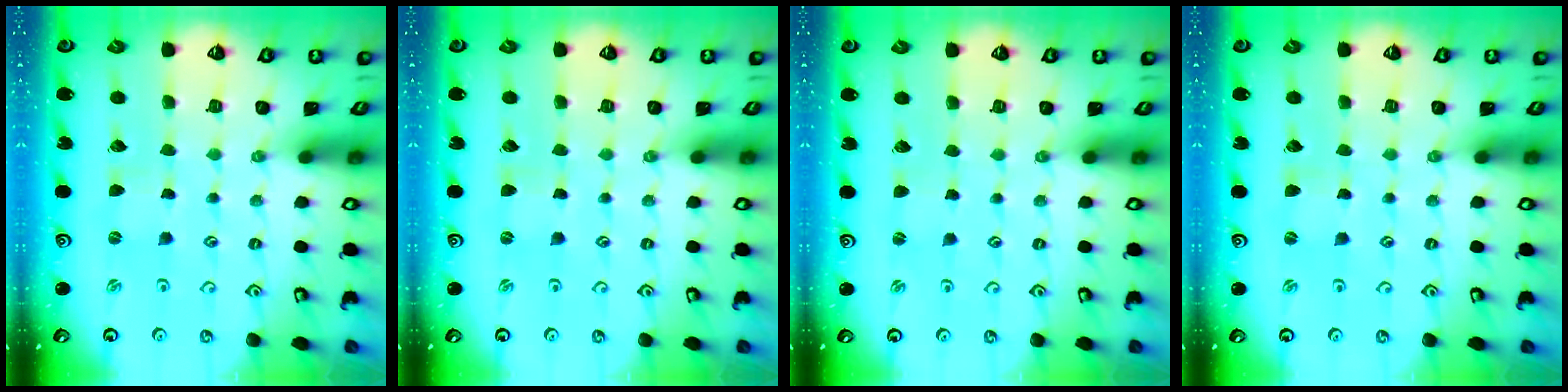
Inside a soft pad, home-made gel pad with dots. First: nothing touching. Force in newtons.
{"total": 0.0}
{"total": 0.9, "press": 0.9, "slide": 0.2}
{"total": 1.5, "press": 1.4, "slide": 0.2}